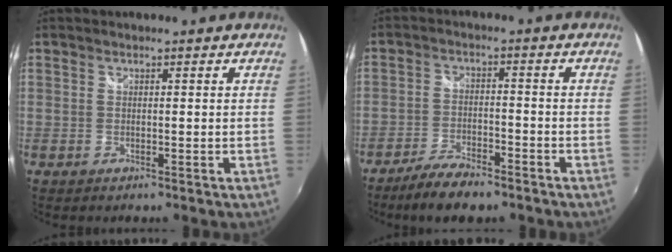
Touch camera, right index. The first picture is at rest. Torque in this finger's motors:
{"motor_torque": [0.53, -0.49, 0.17, 0.06]}